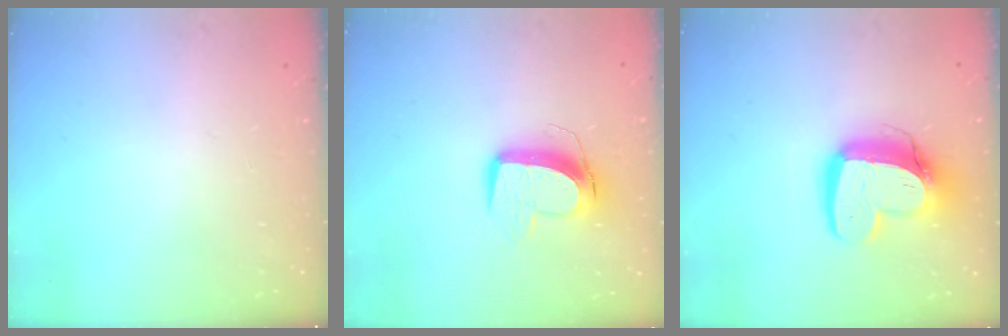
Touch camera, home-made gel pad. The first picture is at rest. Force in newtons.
{"total": 10.6, "press": 10.5, "slide": 1.2}
{"total": 15.5, "press": 15.4, "slide": 1.8}